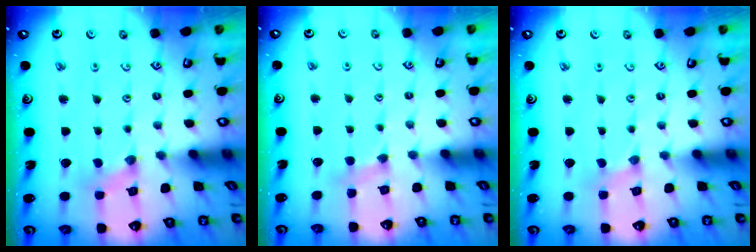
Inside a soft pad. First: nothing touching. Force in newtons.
{"total": 3.7, "press": 3.7, "slide": 0.5}
{"total": 0.0}